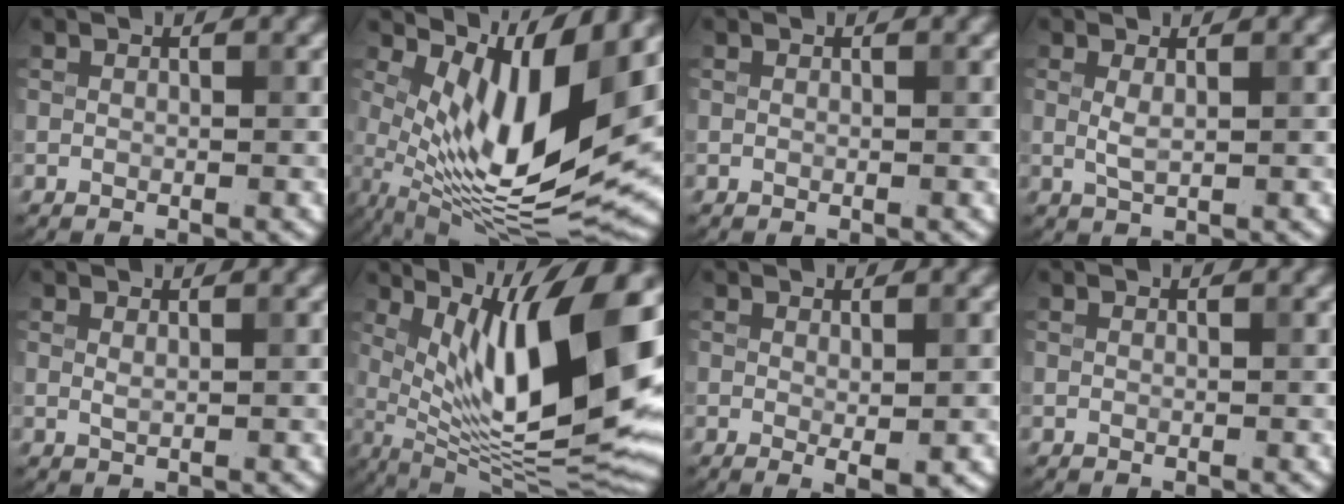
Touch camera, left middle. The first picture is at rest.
{"total": 11.1, "force": [2.9, 4.0, 10.0], "torque": [-0.181, -0.023, 0.062]}
{"total": 0.0}
{"total": 1.3, "force": [0.4, 0.4, 1.2], "torque": [-0.028, -0.004, 0.009]}
{"total": 0.6, "force": [0.3, 0.2, 0.5], "torque": [-0.010, -0.001, 0.007]}
{"total": 14.6, "force": [3.6, 4.2, 13.5], "torque": [-0.207, -0.011, 0.067]}
{"total": 1.5, "force": [0.0, 0.1, 1.5], "torque": [-0.023, -0.009, 0.001]}
{"total": 0.0}